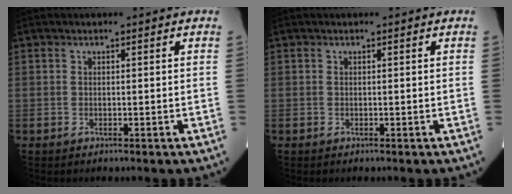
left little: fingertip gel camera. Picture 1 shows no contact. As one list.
[{"total": 0.0}]